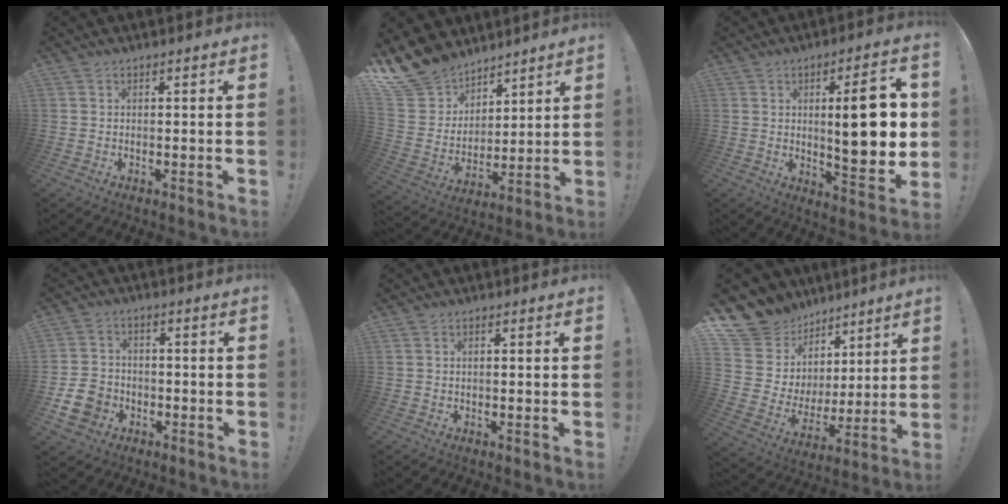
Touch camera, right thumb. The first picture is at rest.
{"total": 13.6, "force": [10.6, 8.1, 2.3], "torque": [-0.061, -0.087, 0.214]}
{"total": 16.1, "force": [1.9, 4.1, 15.5], "torque": [-0.213, -0.010, 0.021]}
{"total": 10.0, "force": [-4.0, 8.0, 4.4], "torque": [-0.083, 0.031, -0.071]}
{"total": 1.0, "force": [-0.1, -0.1, 1.0], "torque": [-0.027, 0.005, -0.002]}
{"total": 12.5, "force": [9.2, 8.2, 1.9], "torque": [-0.048, -0.085, 0.192]}